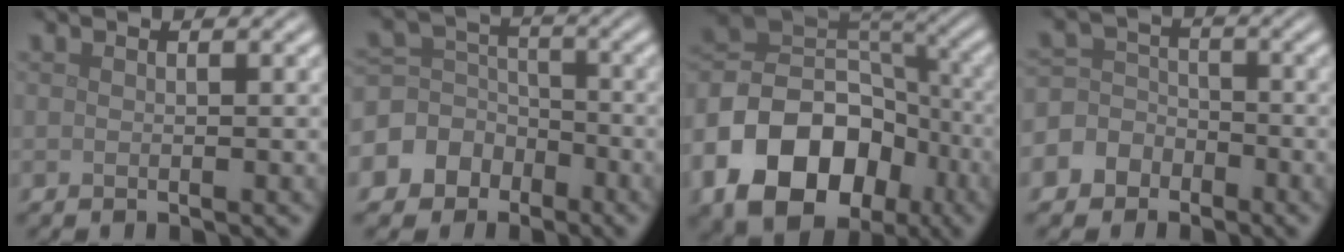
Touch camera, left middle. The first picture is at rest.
{"total": 7.7, "force": [-3.6, 6.6, 1.6], "torque": [-0.042, 0.012, -0.089]}
{"total": 13.0, "force": [-5.5, 9.3, 7.2], "torque": [-0.143, -0.002, -0.101]}
{"total": 5.7, "force": [-2.8, 4.9, 1.0], "torque": [-0.002, 0.010, -0.074]}